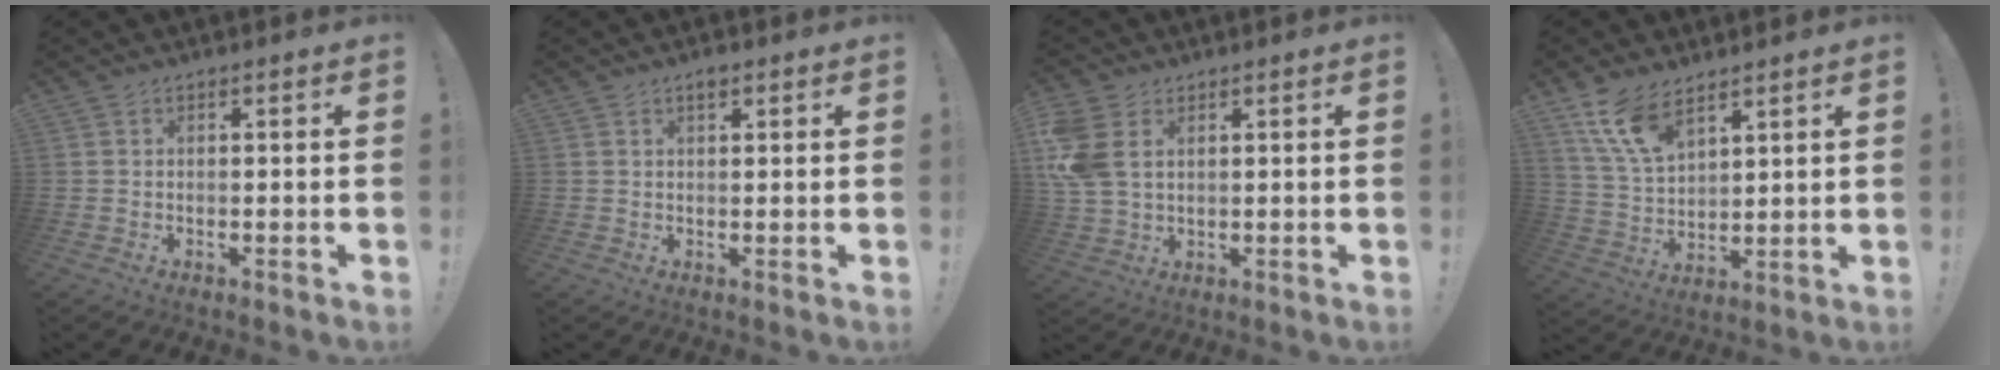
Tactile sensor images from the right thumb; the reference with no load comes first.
{"total": 1.6, "force": [1.0, 0.8, 0.9], "torque": [-0.012, -0.001, 0.016]}
{"total": 9.9, "force": [3.3, 6.7, 6.6], "torque": [-0.144, -0.006, 0.069]}
{"total": 11.3, "force": [8.0, 5.2, 6.1], "torque": [-0.117, -0.041, 0.155]}